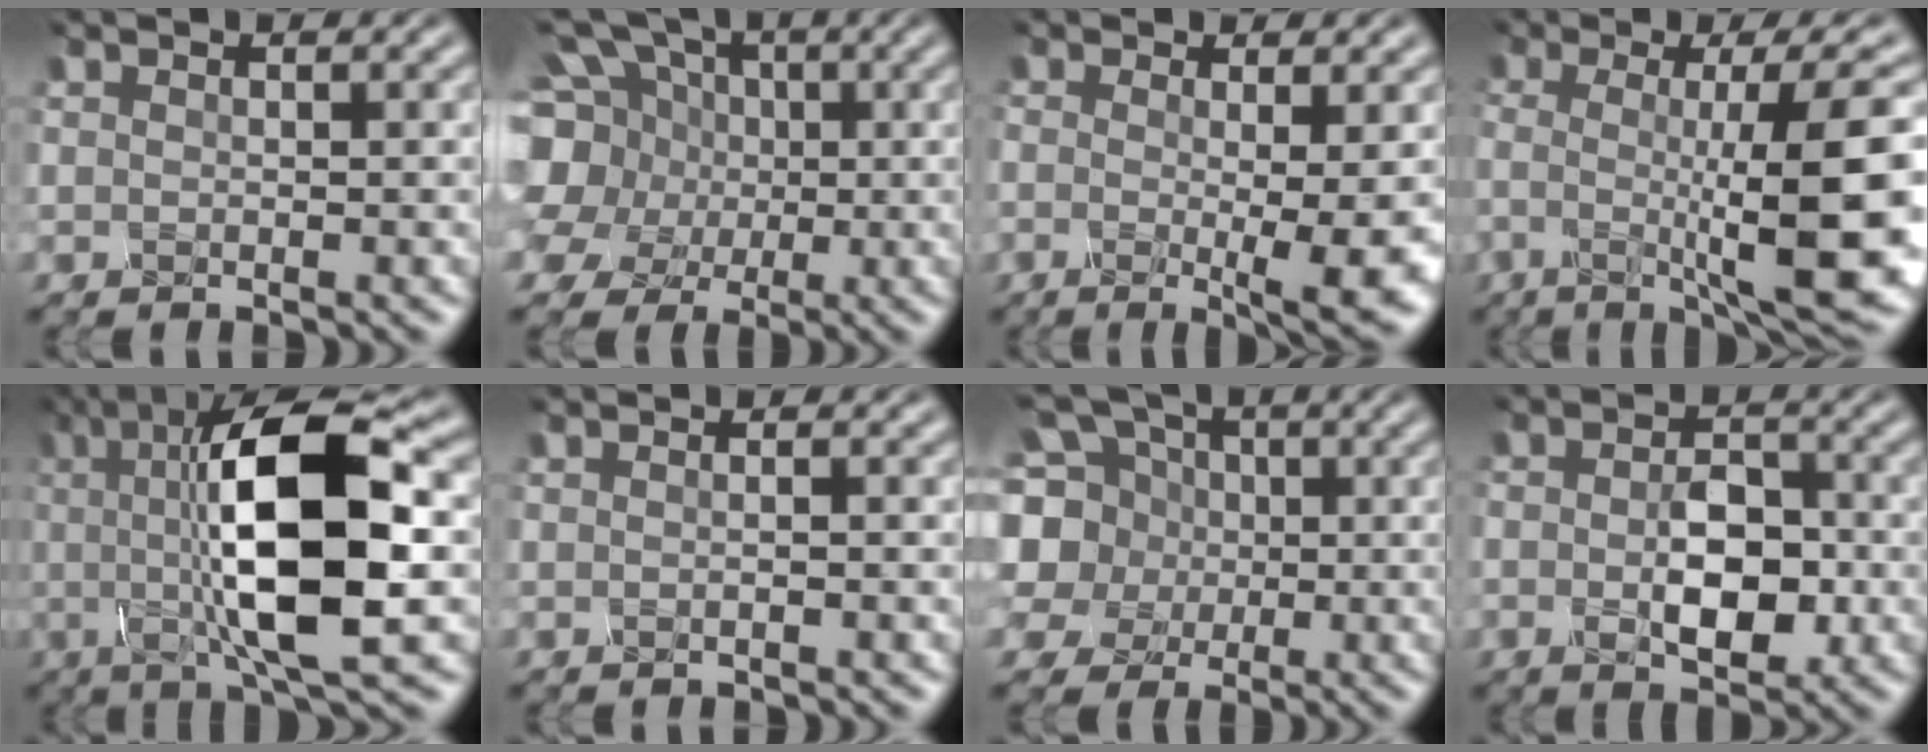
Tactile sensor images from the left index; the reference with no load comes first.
{"total": 11.0, "force": [1.0, 9.6, 5.3], "torque": [-0.139, 0.028, -0.011]}
{"total": 5.3, "force": [-0.8, 0.7, 5.2], "torque": [-0.067, -0.015, -0.015]}
{"total": 11.8, "force": [-2.0, 1.9, 11.5], "torque": [-0.139, -0.005, -0.033]}
{"total": 12.6, "force": [0.1, 3.5, 12.1], "torque": [-0.188, 0.005, -0.005]}
{"total": 1.2, "force": [0.3, 0.5, 1.1], "torque": [-0.004, 0.002, -0.017]}
{"total": 8.8, "force": [0.3, 7.7, 4.1], "torque": [-0.111, 0.026, -0.029]}
{"total": 4.9, "force": [-1.2, 2.8, 3.8], "torque": [-0.064, -0.006, -0.020]}